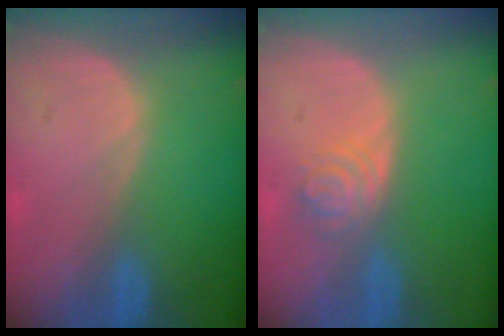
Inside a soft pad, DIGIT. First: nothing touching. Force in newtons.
{"total": 4.0, "press": 3.6, "slide": 1.7}